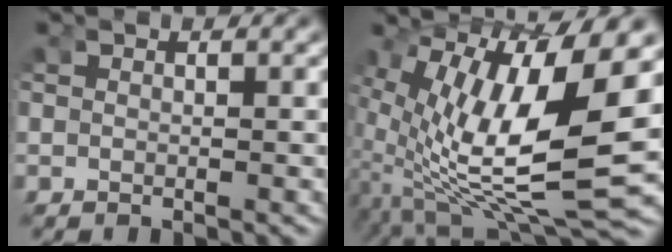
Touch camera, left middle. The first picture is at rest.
{"total": 16.9, "force": [-1.0, 8.5, 14.6], "torque": [-0.236, -0.032, 0.004]}